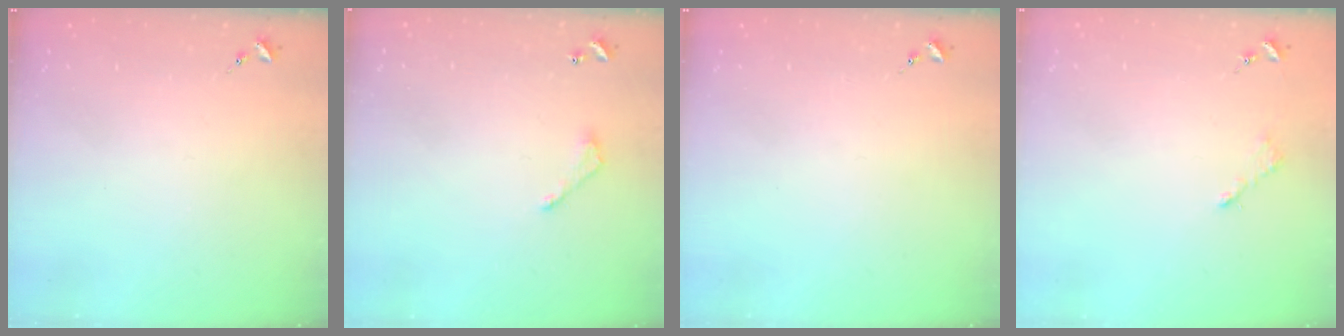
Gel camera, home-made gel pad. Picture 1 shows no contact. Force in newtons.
{"total": 6.0, "press": 6.0, "slide": 0.6}
{"total": 0.0}
{"total": 2.6, "press": 2.6, "slide": 0.4}